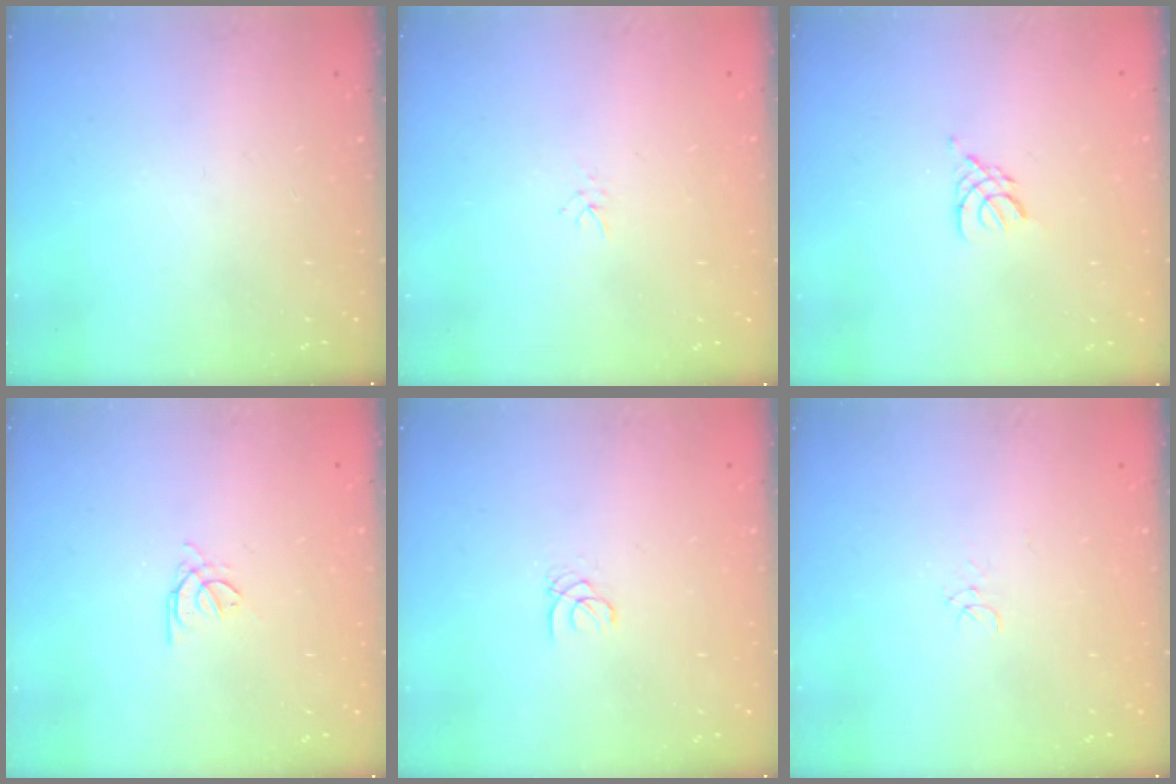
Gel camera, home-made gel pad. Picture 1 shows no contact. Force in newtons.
{"total": 2.0, "press": 2.0, "slide": 0.3}
{"total": 2.9, "press": 2.8, "slide": 0.6}
{"total": 1.4, "press": 1.3, "slide": 0.3}
{"total": 1.0, "press": 1.0, "slide": 0.1}
{"total": 3.5, "press": 3.5, "slide": 0.2}